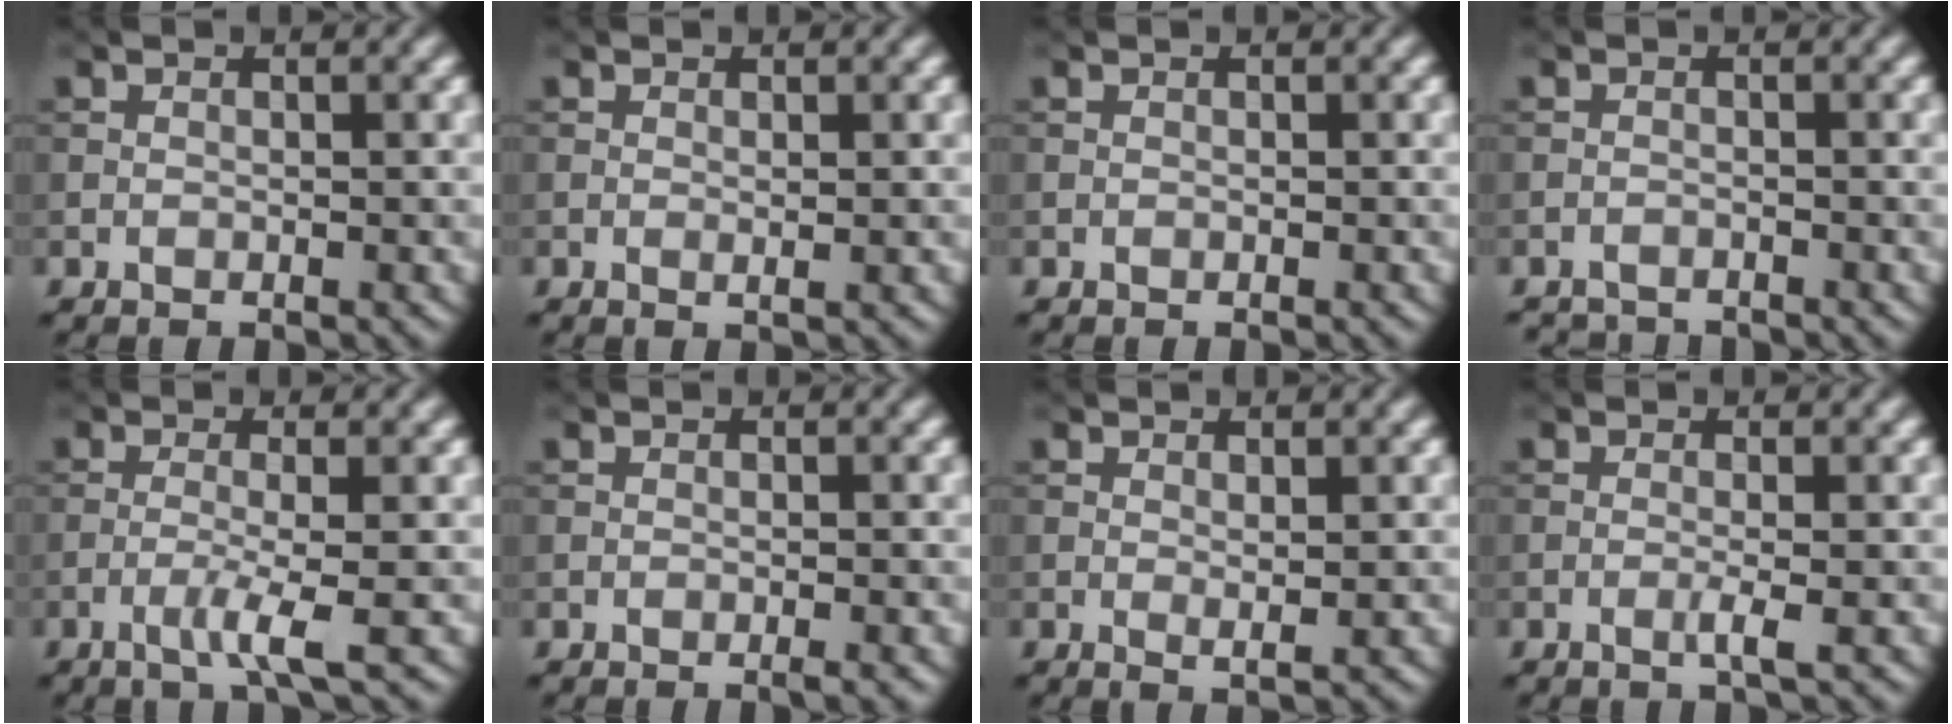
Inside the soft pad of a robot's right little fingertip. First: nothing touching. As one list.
[{"total": 0.6, "force": [0.1, 0.1, 0.6], "torque": [-0.010, -0.002, 0.001]}, {"total": 0.0}, {"total": 2.2, "force": [-2.2, 0.1, -0.1], "torque": [0.003, -0.009, -0.037]}, {"total": 2.9, "force": [-1.1, 0.2, 2.6], "torque": [-0.049, 0.005, -0.031]}, {"total": 0.7, "force": [-0.3, 0.0, 0.6], "torque": [-0.009, -0.002, -0.006]}, {"total": 1.0, "force": [0.3, 0.2, 1.0], "torque": [-0.016, -0.004, 0.004]}, {"total": 1.5, "force": [-0.4, 0.1, 1.4], "torque": [-0.029, -0.002, -0.012]}]